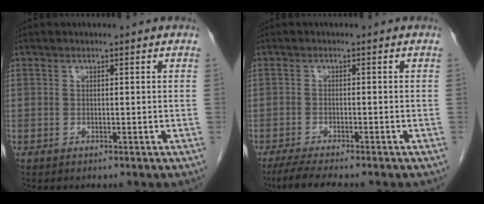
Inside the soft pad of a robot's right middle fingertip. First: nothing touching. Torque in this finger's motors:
{"motor_torque": [0.32, -0.21, 0.02, 0.03]}